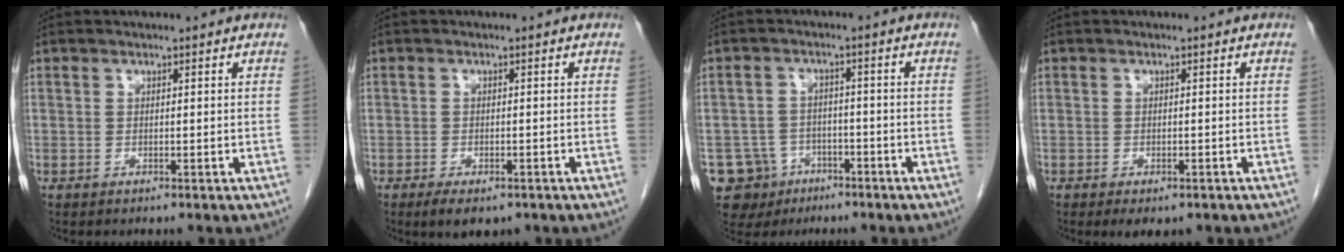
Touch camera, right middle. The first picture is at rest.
{"total": 4.6, "force": [-3.1, 2.0, 2.7], "torque": [-0.043, -0.007, -0.042]}
{"total": 7.6, "force": [-4.0, 6.5, 0.6], "torque": [-0.018, 0.009, -0.054]}
{"total": 3.4, "force": [-2.3, 1.6, 1.9], "torque": [-0.023, -0.005, -0.024]}